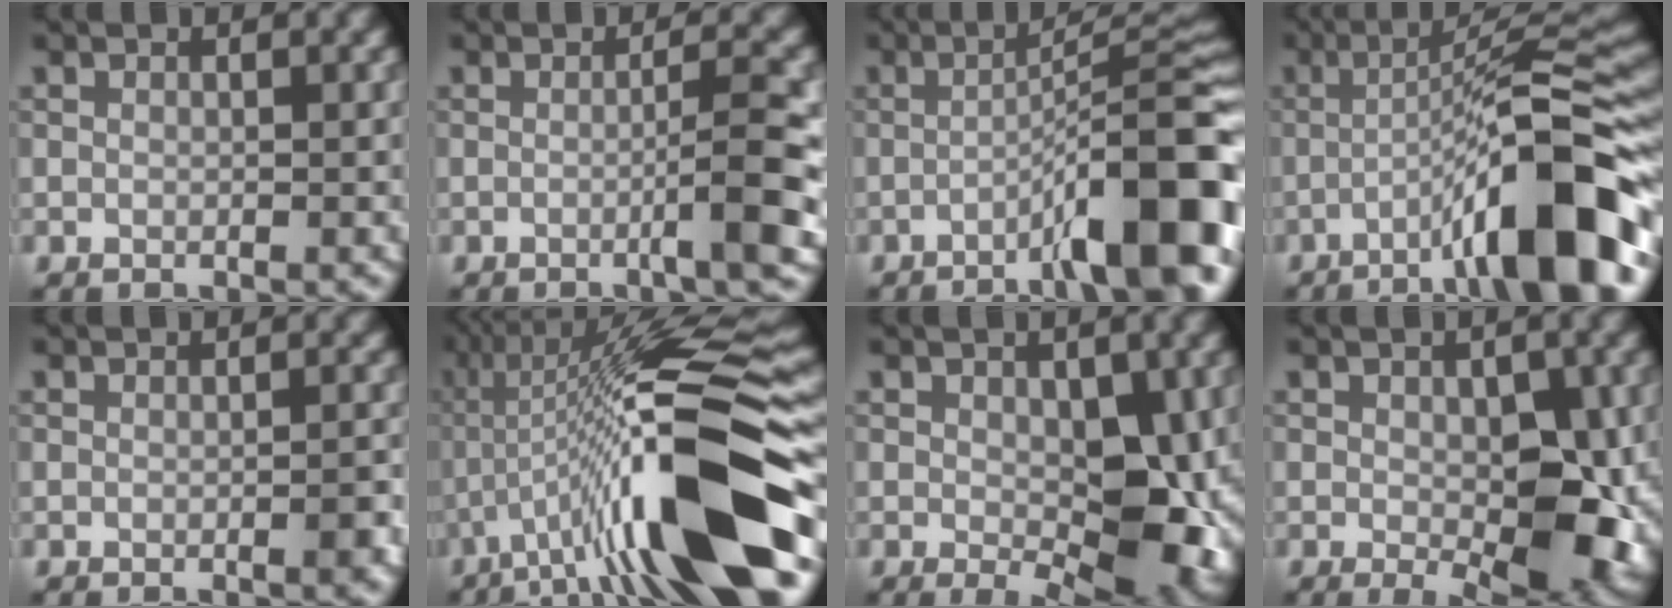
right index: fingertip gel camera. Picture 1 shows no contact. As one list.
[{"total": 4.6, "force": [-1.1, 0.5, 4.5], "torque": [-0.058, 0.012, -0.030]}, {"total": 11.3, "force": [-5.0, 1.9, 10.0], "torque": [-0.131, 0.018, -0.079]}, {"total": 11.9, "force": [-5.2, 1.8, 10.6], "torque": [-0.144, 0.025, -0.085]}, {"total": 1.5, "force": [-0.6, 0.2, 1.3], "torque": [-0.017, 0.002, -0.010]}, {"total": 15.3, "force": [-4.4, 3.0, 14.3], "torque": [-0.235, 0.022, -0.070]}, {"total": 9.0, "force": [-0.4, 4.8, 7.6], "torque": [-0.101, -0.014, 0.005]}, {"total": 8.8, "force": [-0.9, 4.1, 7.7], "torque": [-0.115, -0.017, 0.001]}]